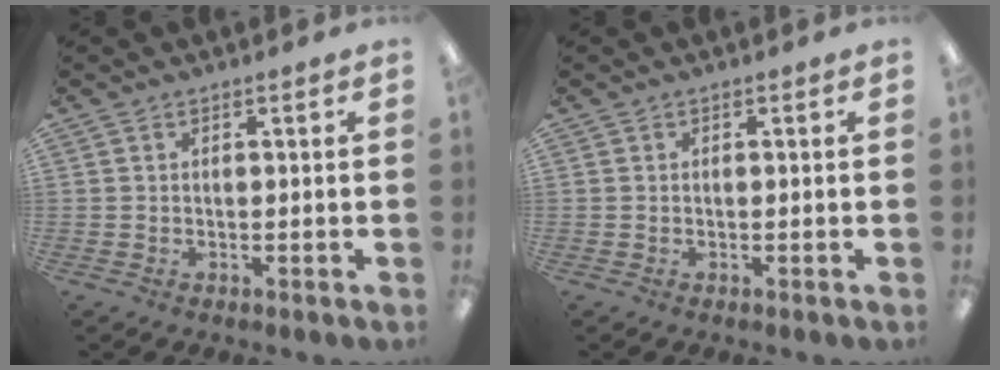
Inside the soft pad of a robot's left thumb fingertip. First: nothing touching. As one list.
[{"total": 0.0}]